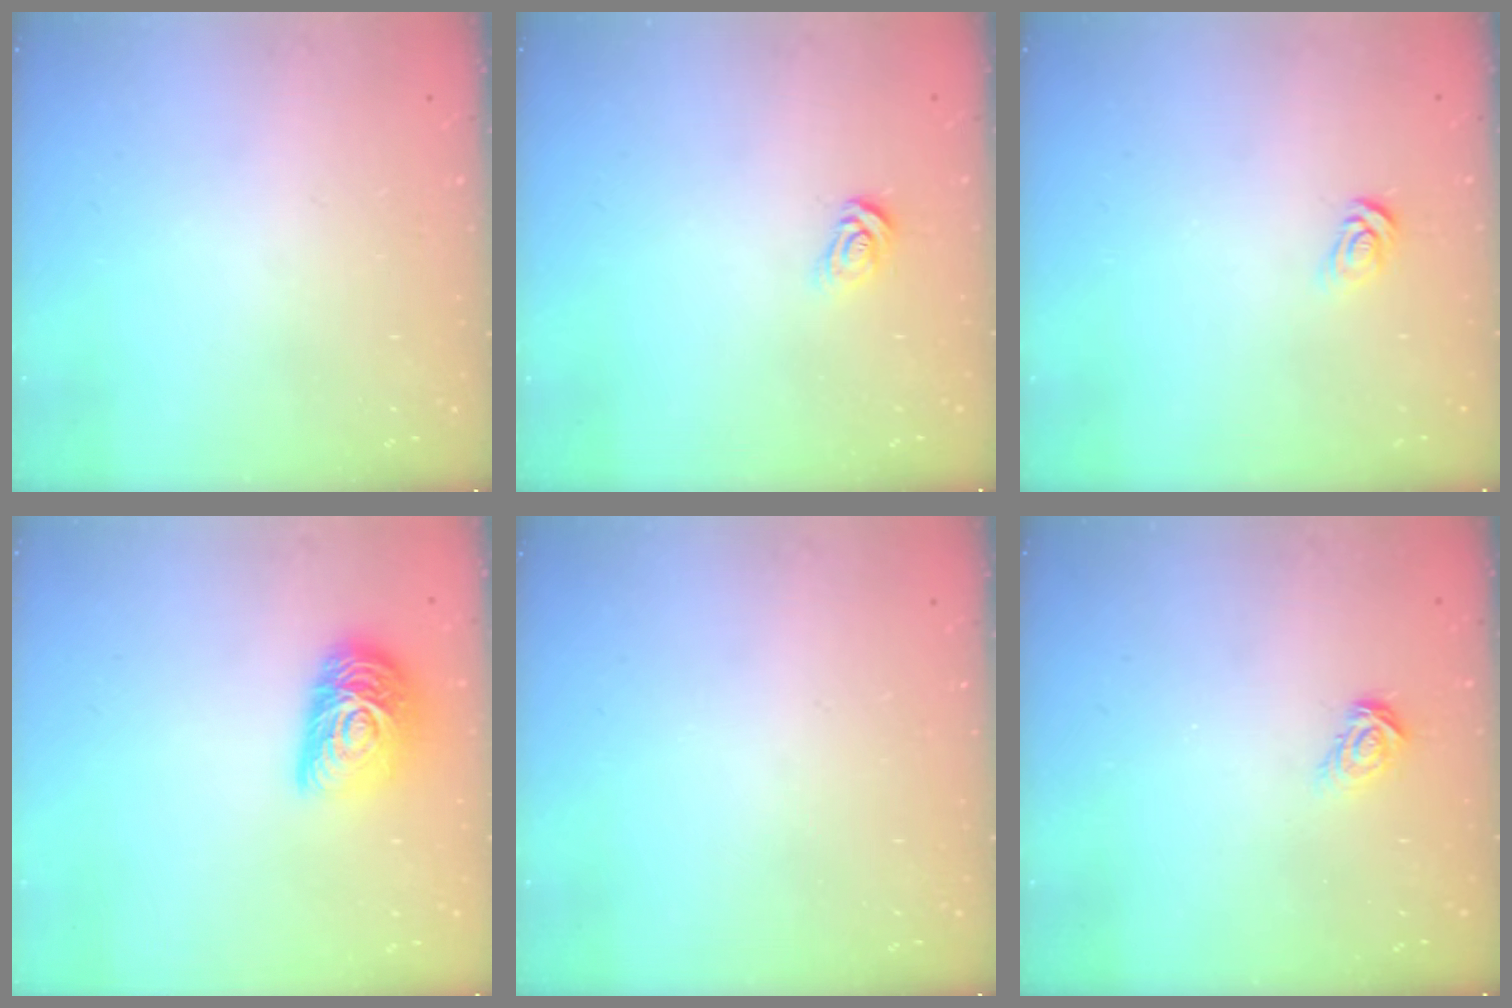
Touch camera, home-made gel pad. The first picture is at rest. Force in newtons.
{"total": 4.9, "press": 4.9, "slide": 0.2}
{"total": 4.3, "press": 4.2, "slide": 0.4}
{"total": 13.5, "press": 13.5, "slide": 0.9}
{"total": 0.0}
{"total": 3.9, "press": 3.9, "slide": 0.4}